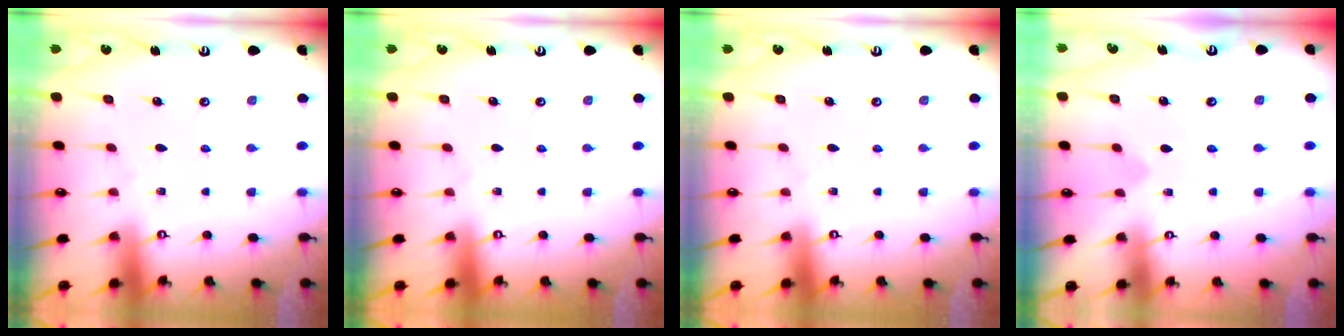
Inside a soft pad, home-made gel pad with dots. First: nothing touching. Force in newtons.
{"total": 0.0}
{"total": 0.0}
{"total": 2.5, "press": 2.5, "slide": 0.1}